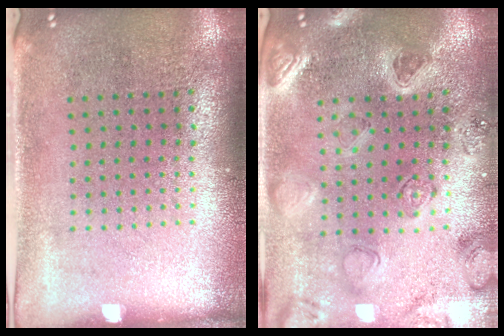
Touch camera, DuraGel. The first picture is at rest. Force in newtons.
{"total": 2.2, "press": 2.2, "slide": 0.4}